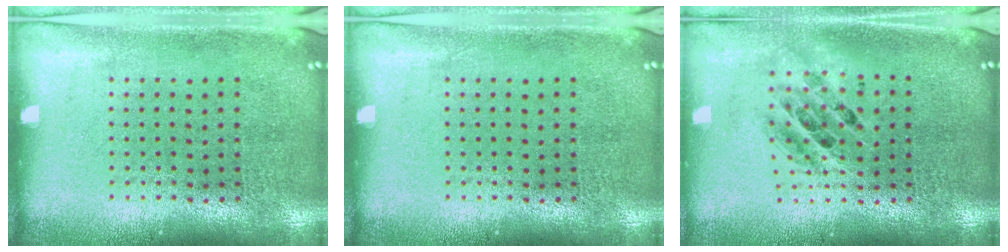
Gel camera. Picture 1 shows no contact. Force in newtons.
{"total": 0.0}
{"total": 1.5, "press": 1.3, "slide": 0.8}